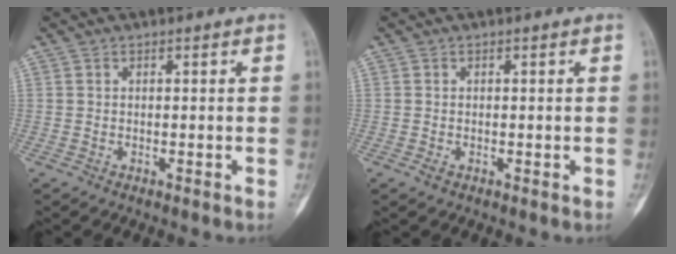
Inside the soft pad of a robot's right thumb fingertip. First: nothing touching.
{"total": 0.9, "force": [-0.3, 0.7, 0.6], "torque": [-0.009, 0.000, -0.007]}